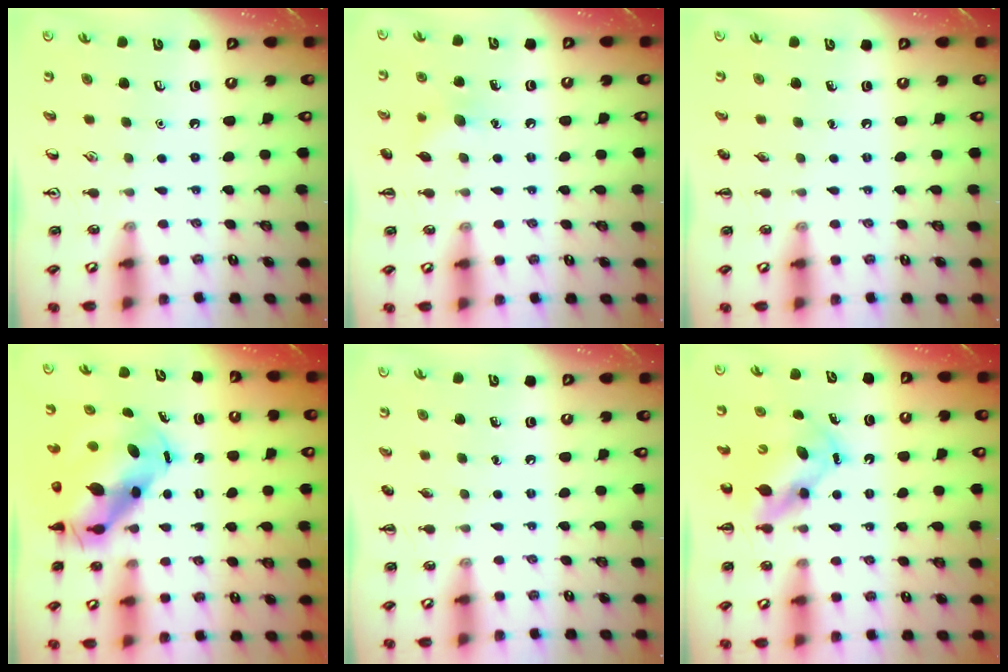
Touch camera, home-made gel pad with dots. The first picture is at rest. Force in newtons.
{"total": 7.4, "press": 7.2, "slide": 1.8}
{"total": 0.0}
{"total": 10.3, "press": 10.1, "slide": 2.2}
{"total": 0.0}
{"total": 5.9, "press": 5.8, "slide": 1.1}